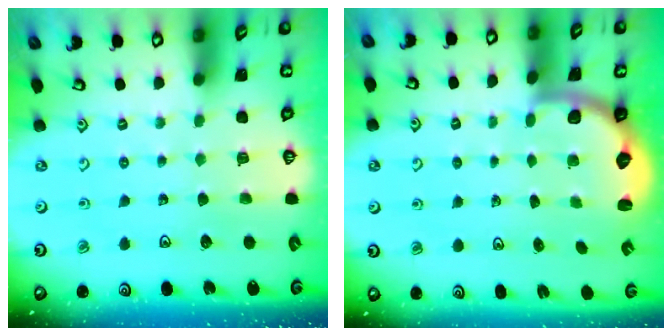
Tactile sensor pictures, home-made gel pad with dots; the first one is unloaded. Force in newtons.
{"total": 2.5, "press": 2.1, "slide": 1.3}